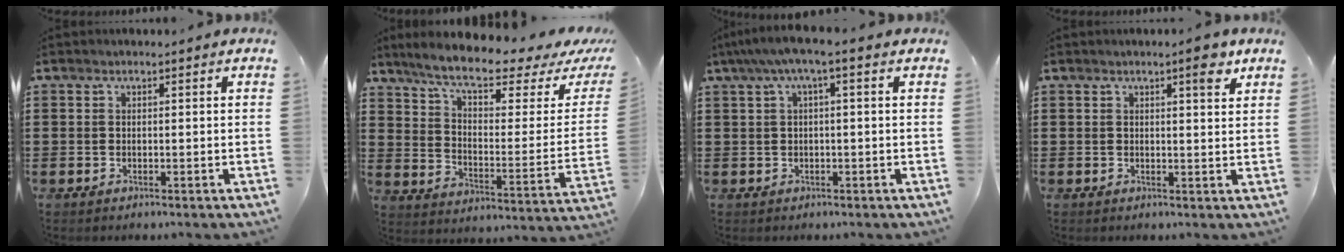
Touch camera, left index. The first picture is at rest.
{"total": 8.7, "force": [6.8, 0.9, 5.4], "torque": [-0.115, -0.044, 0.111]}
{"total": 3.1, "force": [-0.1, 0.3, 3.1], "torque": [-0.063, 0.000, -0.008]}
{"total": 4.1, "force": [2.6, 0.5, 3.1], "torque": [-0.042, -0.005, 0.040]}